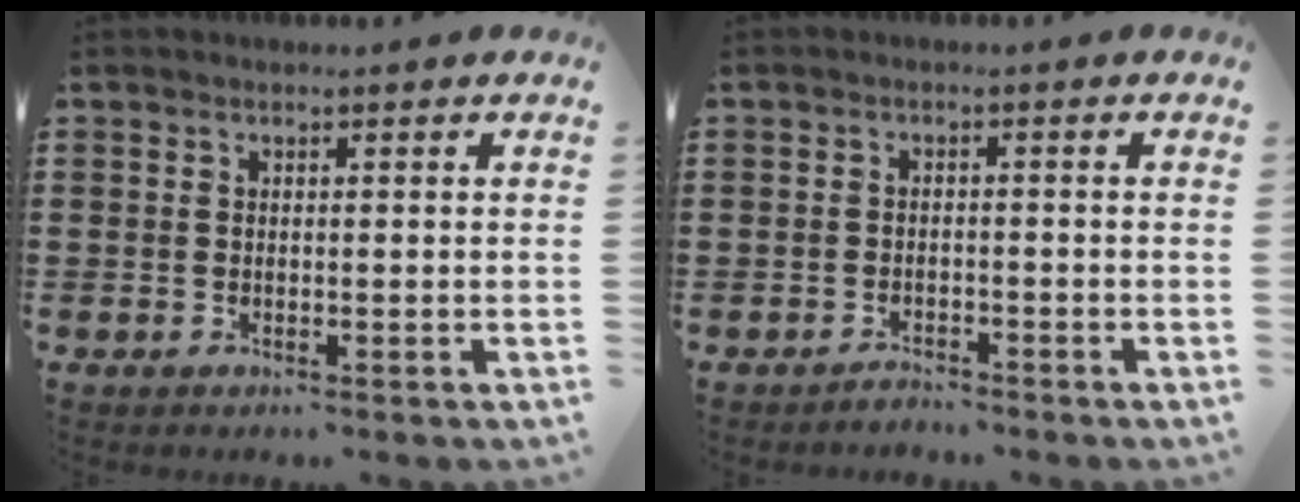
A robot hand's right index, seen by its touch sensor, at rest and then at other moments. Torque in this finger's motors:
{"motor_torque": [-0.30, 1.50, -0.72, -0.21]}